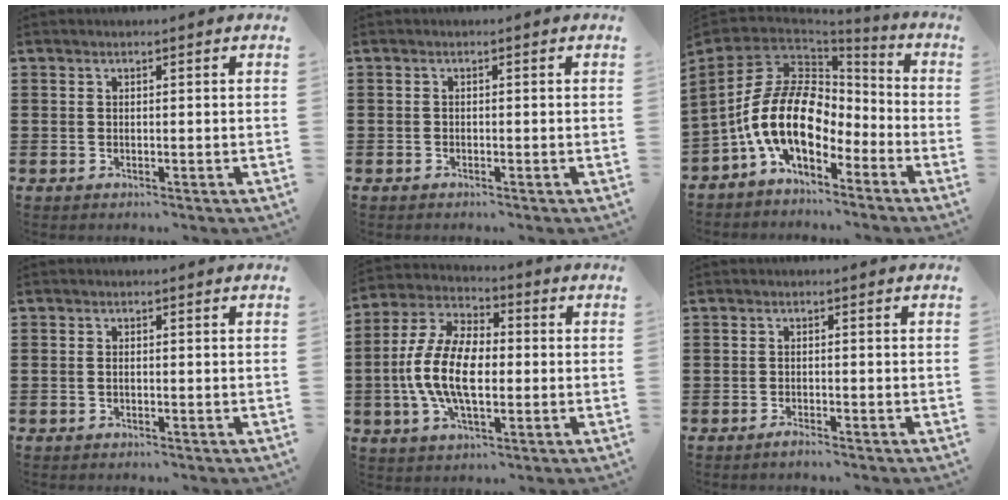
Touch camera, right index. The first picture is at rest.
{"total": 0.7, "force": [-0.6, 0.2, -0.1], "torque": [0.001, 0.000, -0.013]}
{"total": 15.4, "force": [-3.6, 9.3, 11.7], "torque": [-0.265, 0.018, -0.075]}
{"total": 0.6, "force": [-0.1, 0.3, 0.5], "torque": [-0.012, -0.001, -0.002]}
{"total": 11.0, "force": [-1.6, 5.7, 9.2], "torque": [-0.219, -0.004, -0.036]}
{"total": 1.1, "force": [-1.0, 0.1, 0.4], "torque": [-0.009, -0.006, -0.019]}